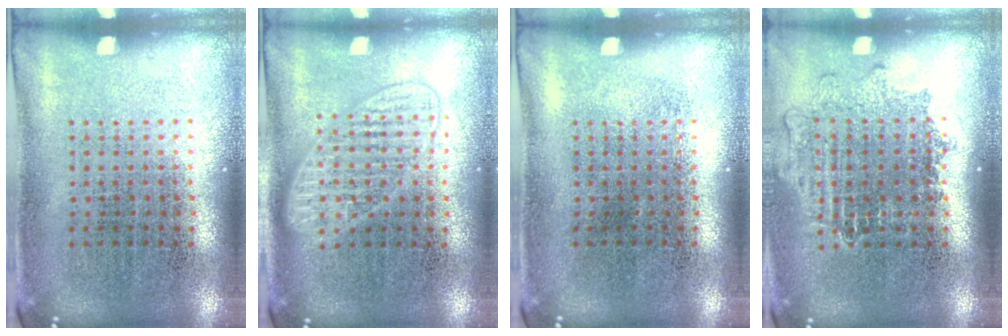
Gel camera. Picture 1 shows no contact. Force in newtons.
{"total": 1.5, "press": 1.4, "slide": 0.3}
{"total": 0.0}
{"total": 1.2, "press": 1.1, "slide": 0.6}